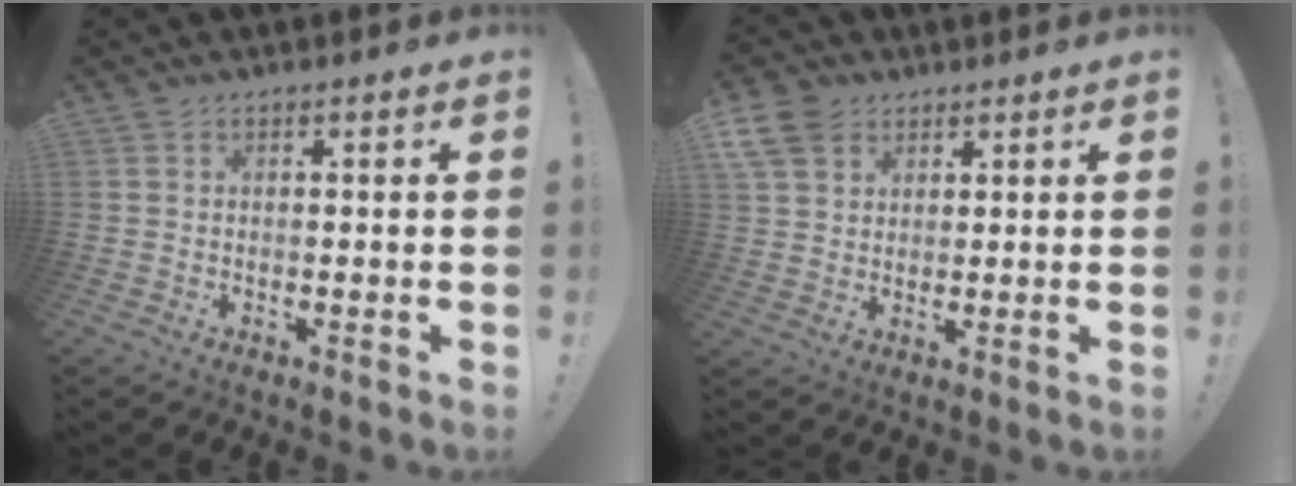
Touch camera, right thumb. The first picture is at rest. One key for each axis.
{"total": 8.9, "fx": 4.7, "fy": 6.5, "fz": 3.9, "tx": -0.077, "ty": -0.018, "tz": 0.095}